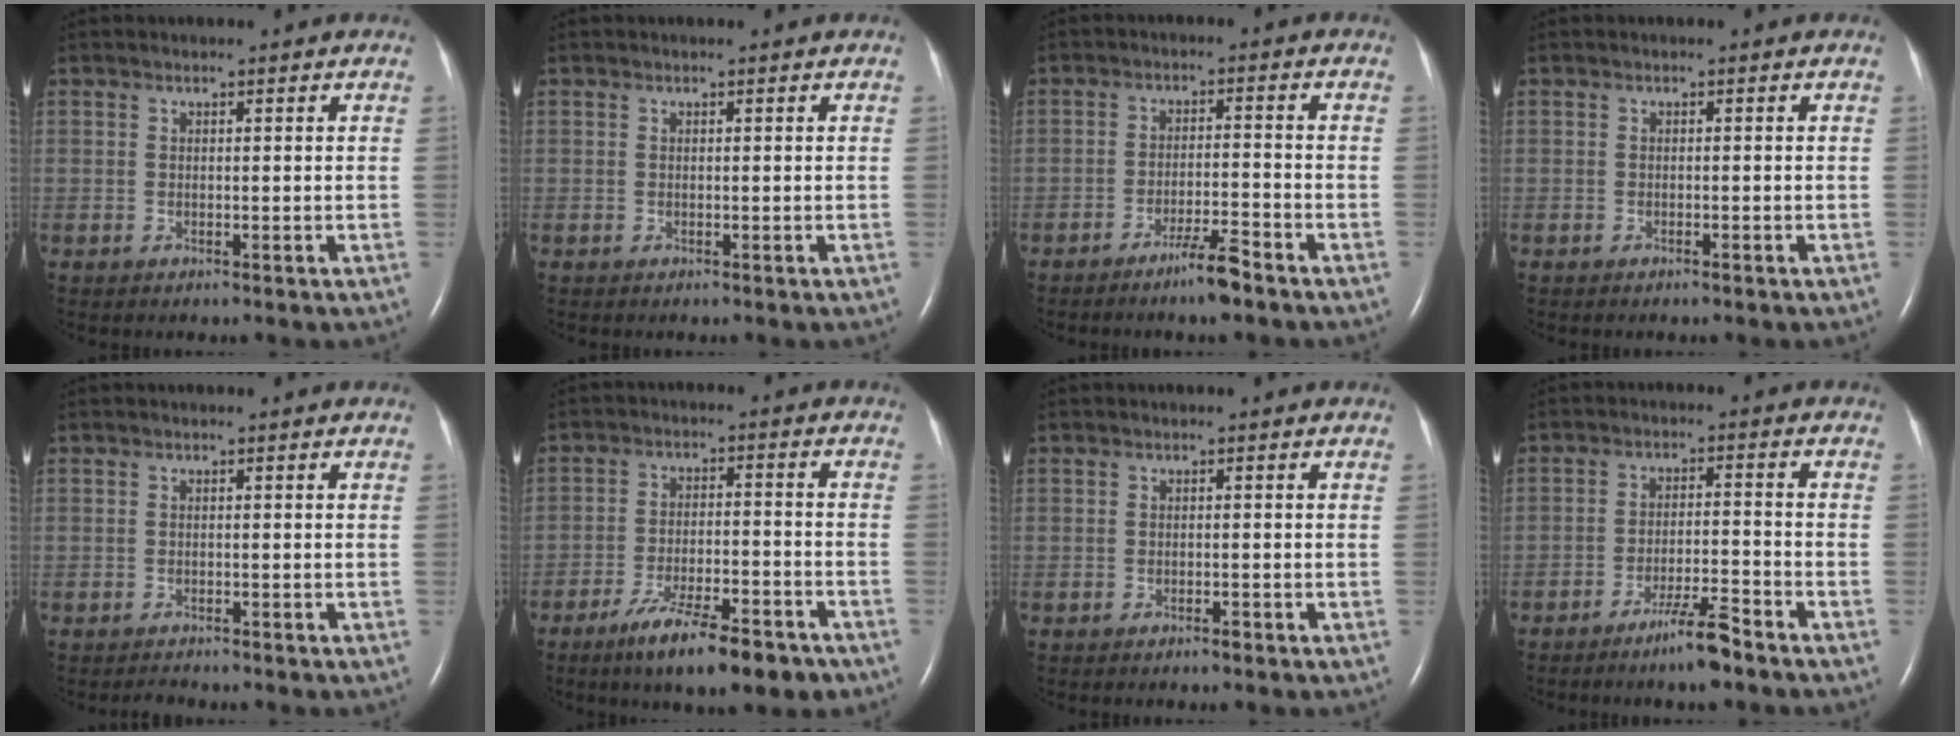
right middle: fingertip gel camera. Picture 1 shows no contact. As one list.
[{"total": 0.0}, {"total": 4.9, "force": [-3.7, 0.0, 3.1], "torque": [-0.059, -0.006, -0.069]}, {"total": 0.5, "force": [-0.4, 0.0, 0.3], "torque": [-0.009, -0.001, -0.006]}, {"total": 0.8, "force": [-0.8, 0.0, 0.0], "torque": [-0.005, -0.005, -0.011]}, {"total": 12.1, "force": [-8.5, 2.7, 8.2], "torque": [-0.131, -0.014, -0.134]}, {"total": 2.2, "force": [-1.6, 0.7, 1.3], "torque": [-0.019, 0.002, -0.024]}, {"total": 5.7, "force": [-4.5, 0.0, 3.6], "torque": [-0.067, -0.009, -0.083]}]